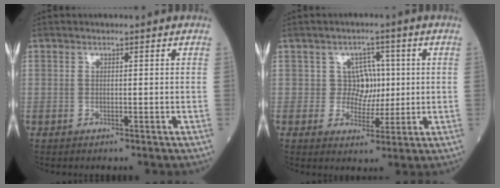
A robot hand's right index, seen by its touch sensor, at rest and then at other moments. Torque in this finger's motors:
{"motor_torque": [0.10, 0.01, 0.02, 0.01]}